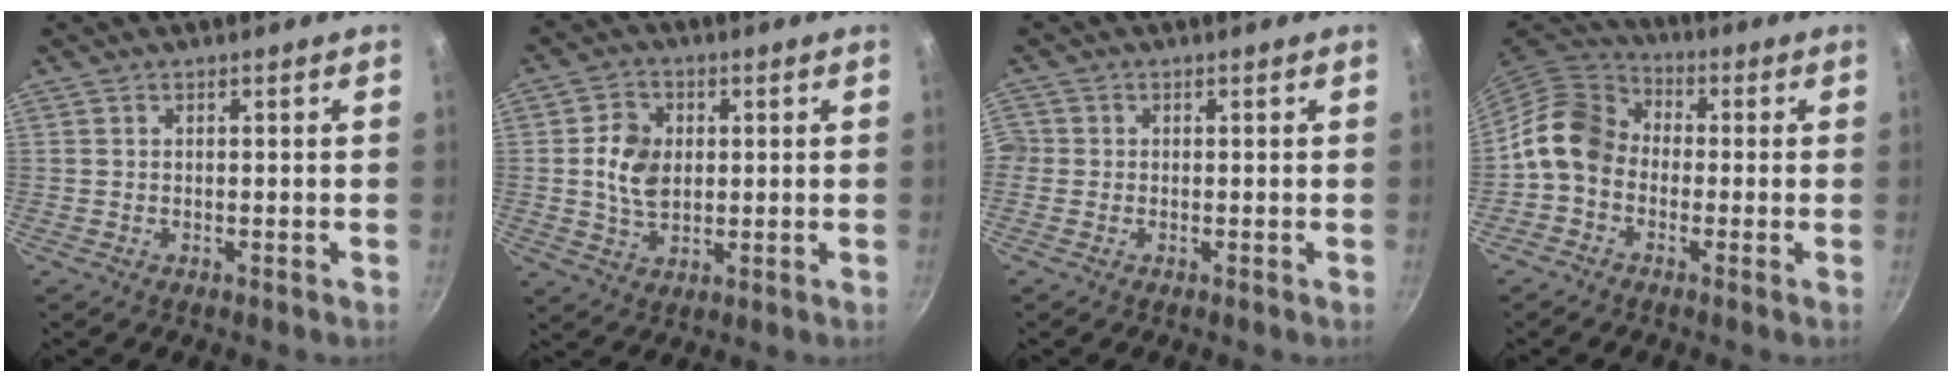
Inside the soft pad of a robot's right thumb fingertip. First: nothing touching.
{"total": 7.9, "force": [0.7, 5.9, 5.3], "torque": [-0.078, 0.002, 0.012]}
{"total": 1.7, "force": [-0.4, 1.7, 0.3], "torque": [-0.002, 0.003, -0.013]}
{"total": 10.0, "force": [-1.5, 8.1, 5.7], "torque": [-0.078, 0.034, -0.054]}